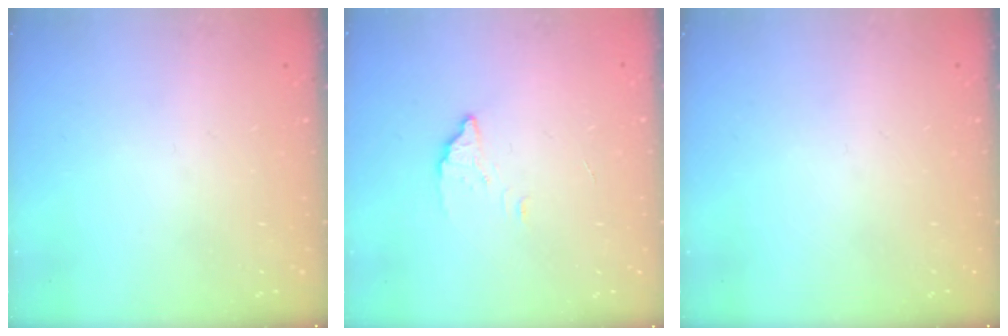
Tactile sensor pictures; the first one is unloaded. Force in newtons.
{"total": 2.8, "press": 2.8, "slide": 0.2}
{"total": 0.0}